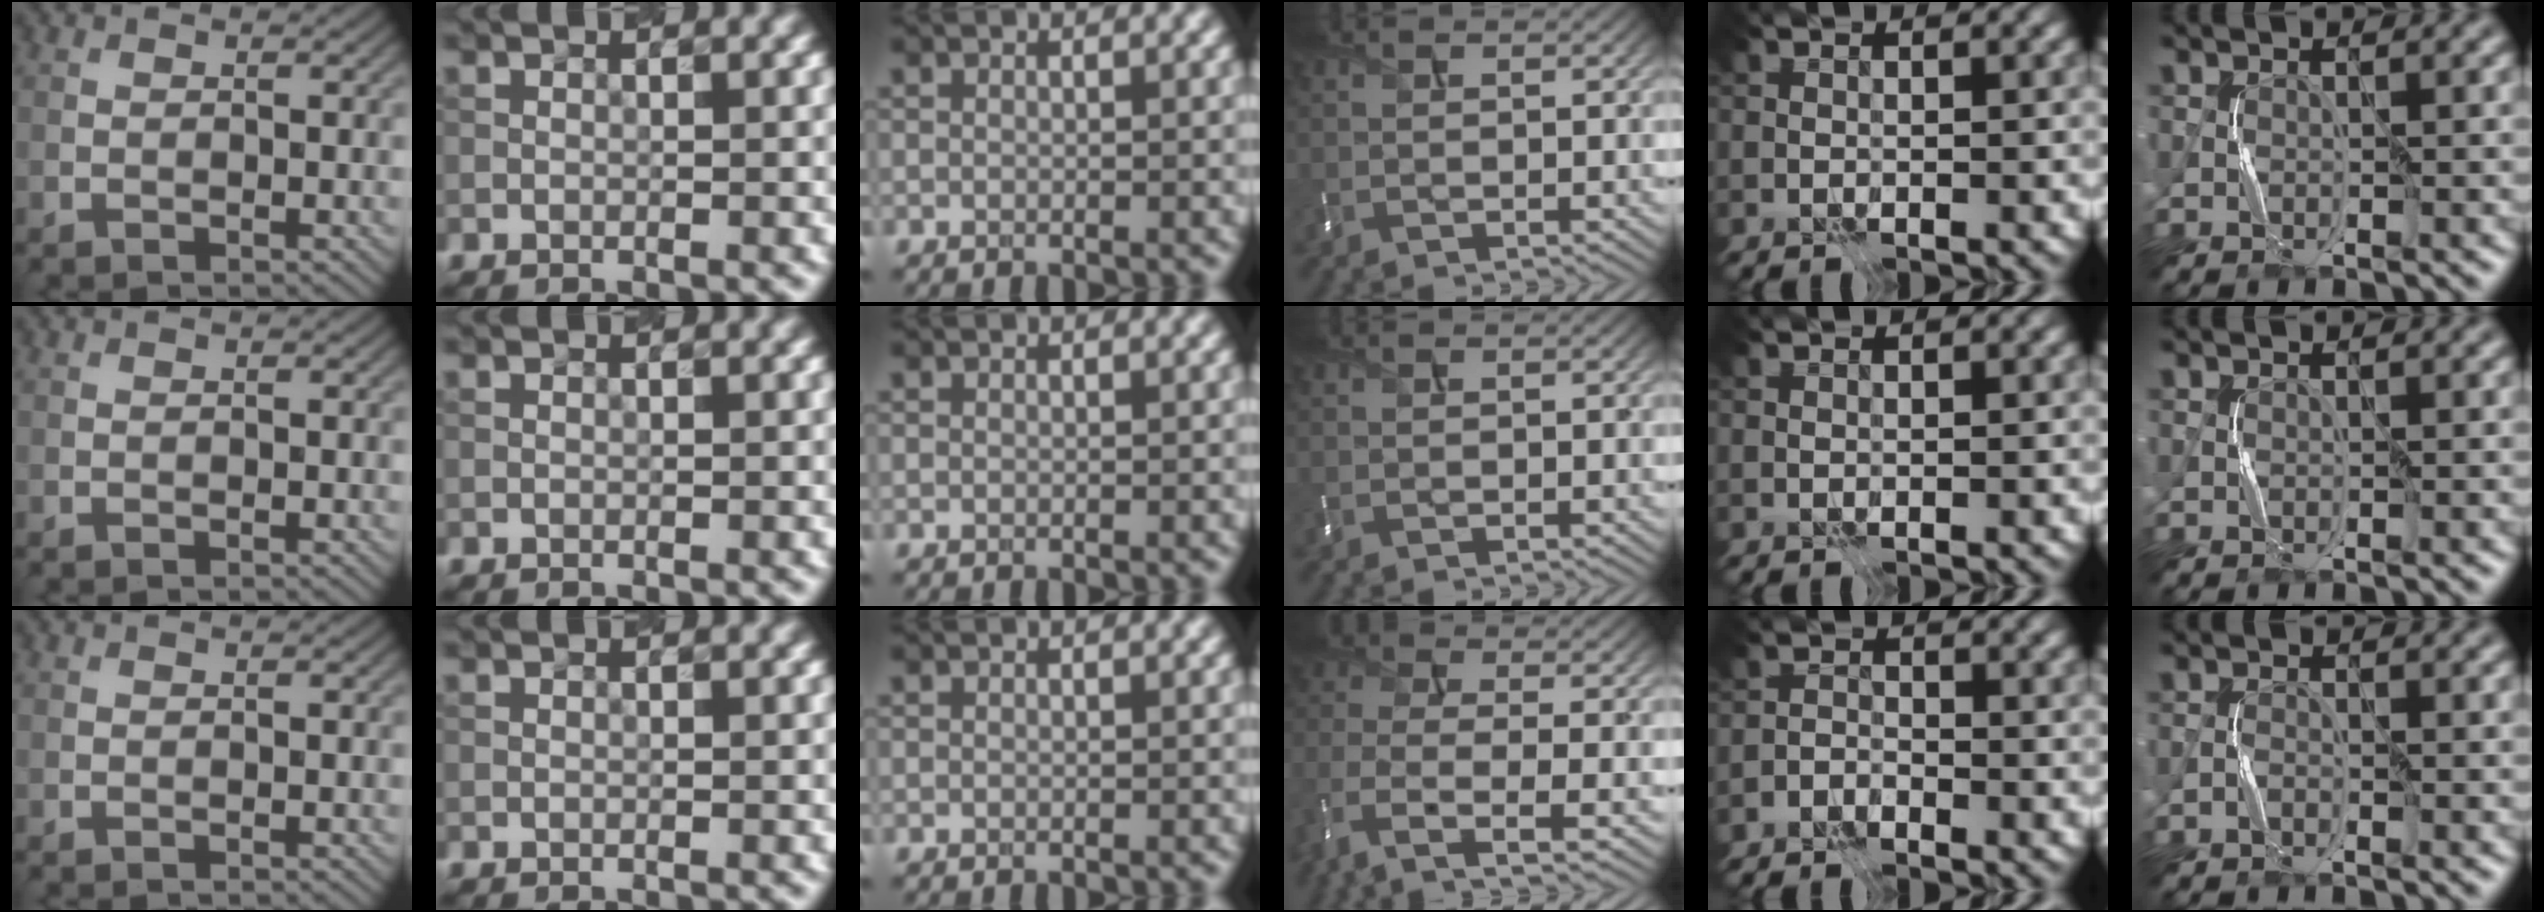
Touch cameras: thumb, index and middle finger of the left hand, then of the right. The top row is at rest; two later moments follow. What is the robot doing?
{"motion": "press", "object": "memory foam"}